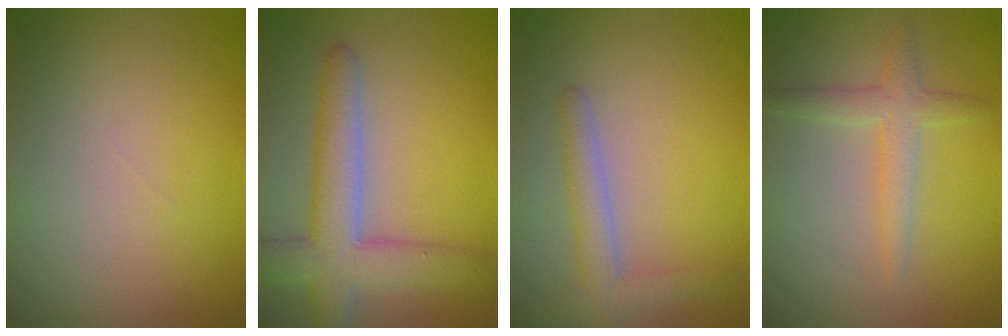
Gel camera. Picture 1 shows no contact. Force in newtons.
{"total": 5.9, "press": 5.9, "slide": 0.2}
{"total": 2.6, "press": 2.6, "slide": 0.2}
{"total": 2.3, "press": 2.3, "slide": 0.1}